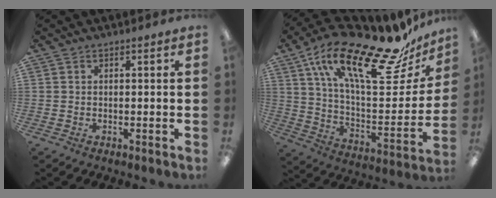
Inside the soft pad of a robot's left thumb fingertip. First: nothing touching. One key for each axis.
{"total": 25.7, "fx": 17.7, "fy": 7.8, "fz": 17.0, "tx": -0.272, "ty": -0.119, "tz": 0.291}